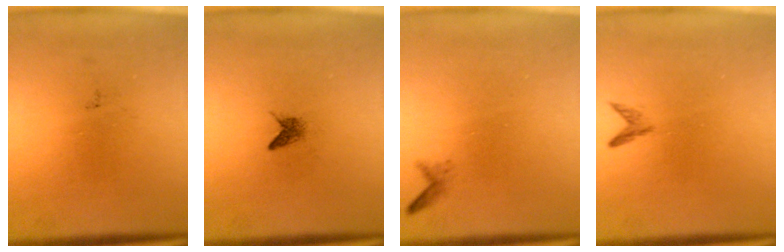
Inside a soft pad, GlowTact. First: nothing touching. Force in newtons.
{"total": 1.0}
{"total": 0.6}
{"total": 0.8}